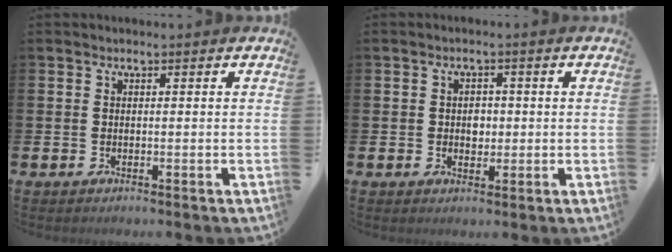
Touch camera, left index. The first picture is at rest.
{"total": 2.2, "force": [0.2, 1.8, 1.2], "torque": [-0.008, 0.004, -0.002]}